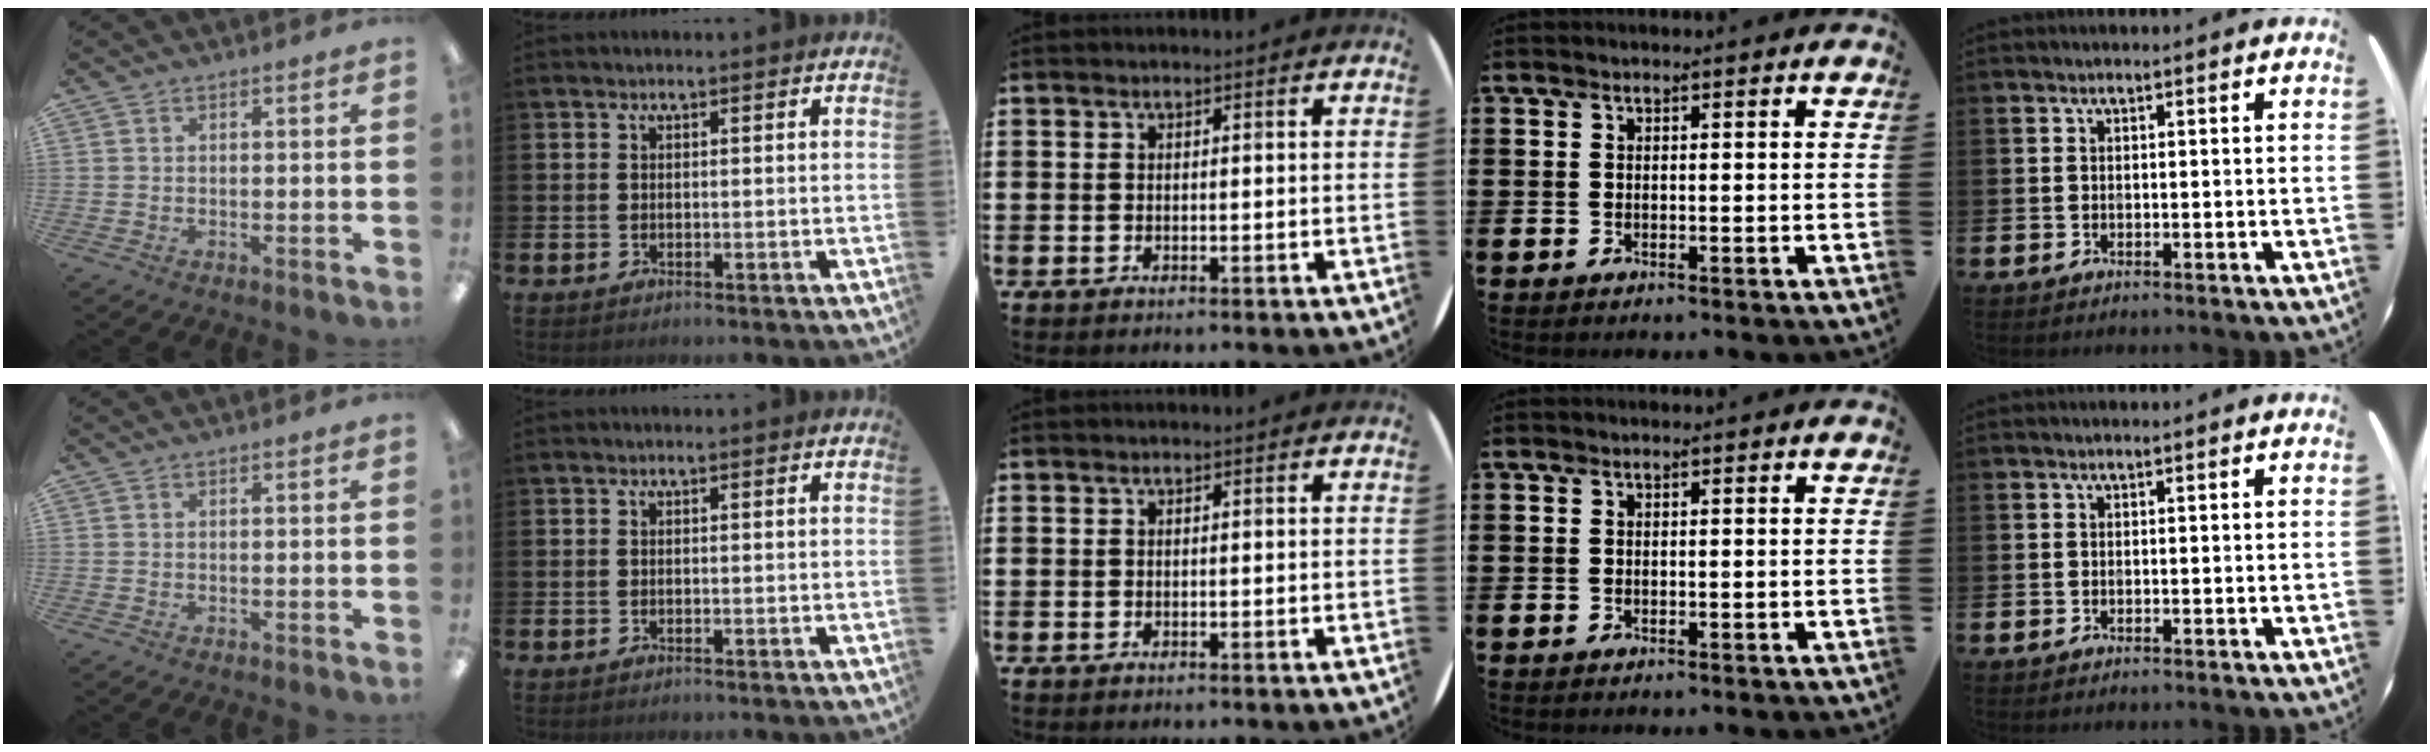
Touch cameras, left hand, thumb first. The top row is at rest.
{}